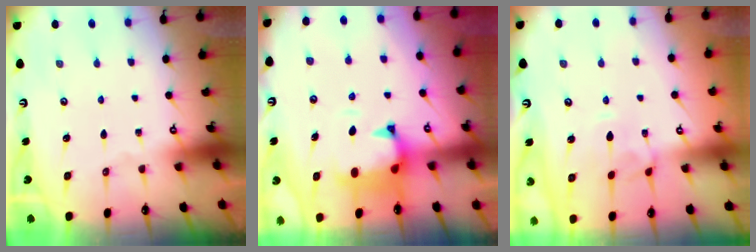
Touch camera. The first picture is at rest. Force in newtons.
{"total": 1.3, "press": 0.1, "slide": 1.2}
{"total": 2.7, "press": 2.6, "slide": 0.7}